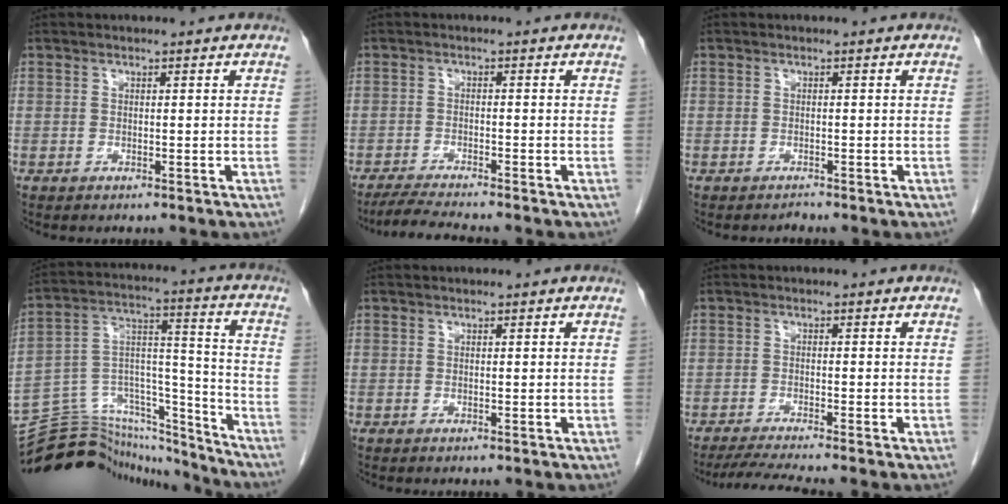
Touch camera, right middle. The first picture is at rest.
{"total": 4.8, "force": [-4.4, -0.6, 1.8], "torque": [-0.035, -0.021, -0.078]}
{"total": 0.7, "force": [-0.6, 0.1, -0.3], "torque": [0.001, -0.004, -0.011]}
{"total": 22.9, "force": [-21.6, 5.6, 5.1], "torque": [-0.112, 0.048, -0.335]}
{"total": 0.0}
{"total": 4.5, "force": [-3.9, -1.2, 1.8], "torque": [-0.036, -0.020, -0.072]}